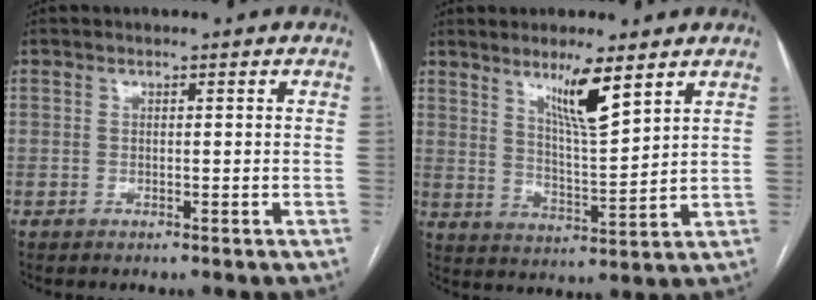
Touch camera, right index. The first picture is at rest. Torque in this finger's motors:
{"motor_torque": [0.29, 0.28, 0.26, 0.08]}